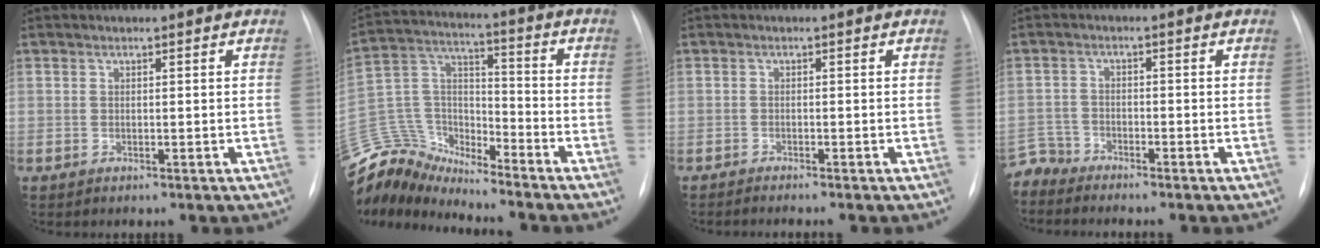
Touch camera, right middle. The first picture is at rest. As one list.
[{"total": 14.4, "force": [-14.2, 2.2, 1.7], "torque": [-0.037, 0.055, -0.270]}, {"total": 2.9, "force": [-2.5, -0.2, 1.4], "torque": [-0.013, -0.002, -0.033]}, {"total": 4.1, "force": [-3.9, 0.0, -1.1], "torque": [0.028, -0.008, -0.075]}]